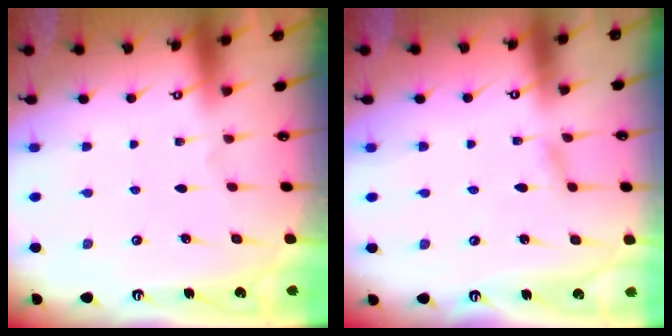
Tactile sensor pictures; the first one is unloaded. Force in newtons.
{"total": 4.1, "press": 4.1, "slide": 0.4}